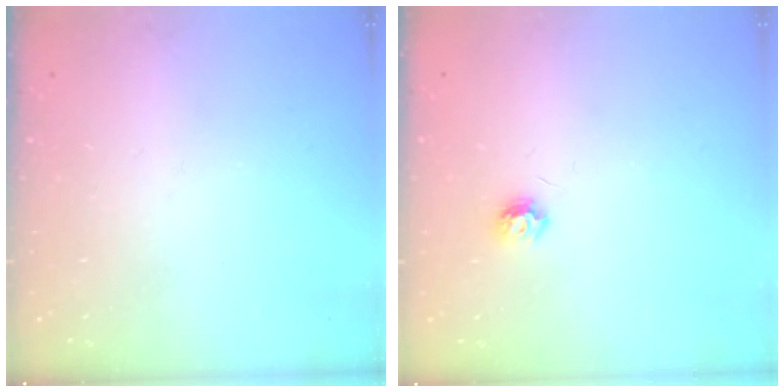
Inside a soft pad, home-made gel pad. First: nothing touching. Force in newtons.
{"total": 4.7, "press": 4.7, "slide": 0.5}